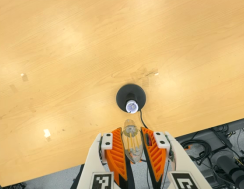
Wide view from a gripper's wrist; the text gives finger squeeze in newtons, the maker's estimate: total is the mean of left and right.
{"total": 13.7, "left": 14.1, "right": 13.3}